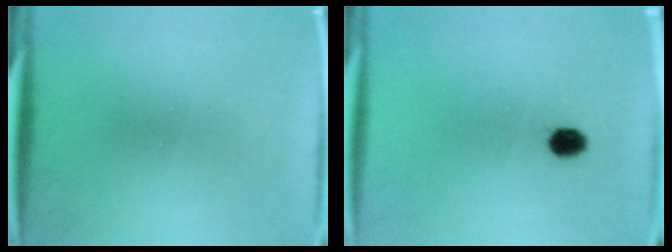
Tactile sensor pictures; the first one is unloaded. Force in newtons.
{"total": 2.7}